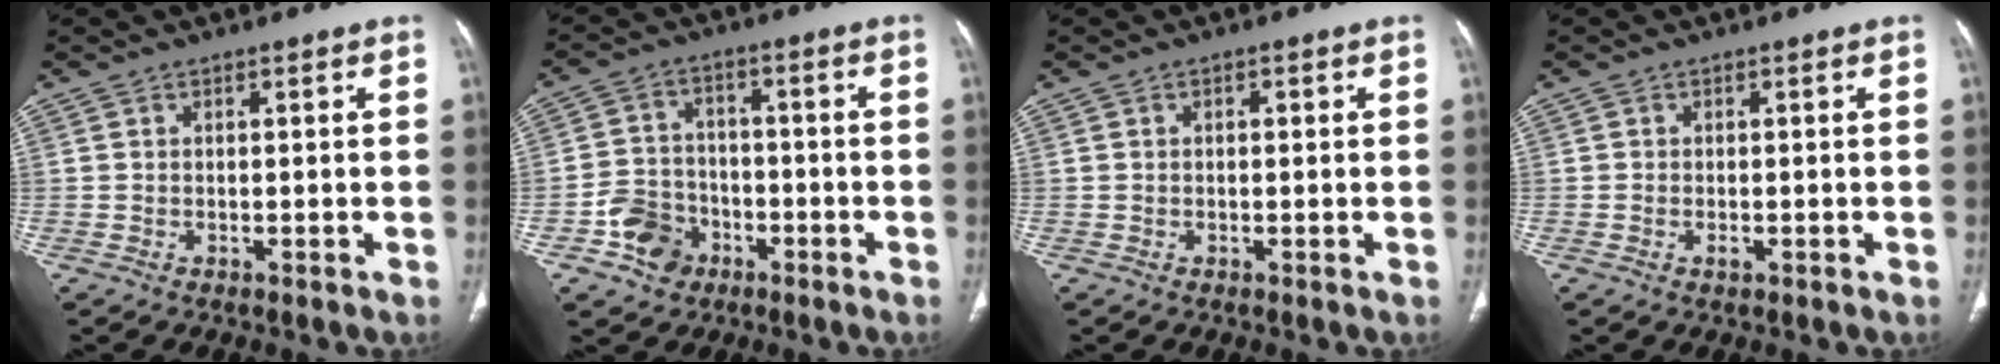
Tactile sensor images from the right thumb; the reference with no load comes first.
{"total": 7.8, "force": [-3.8, 6.2, 2.7], "torque": [-0.025, 0.028, -0.064]}
{"total": 0.9, "force": [0.2, 0.5, 0.7], "torque": [-0.015, 0.001, 0.005]}
{"total": 0.9, "force": [-0.4, 0.5, 0.7], "torque": [-0.012, 0.000, -0.006]}